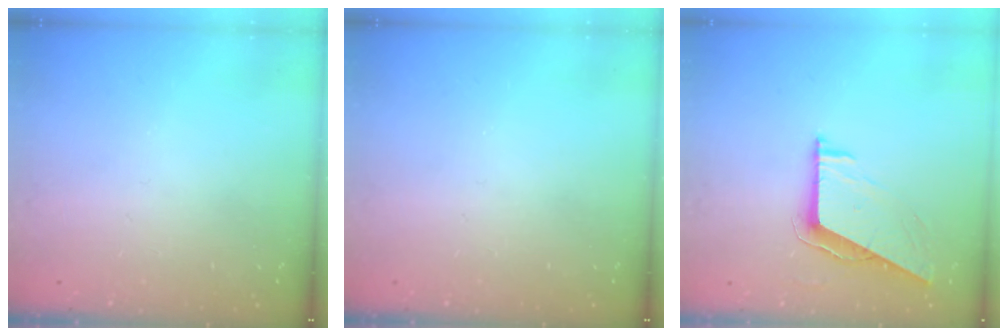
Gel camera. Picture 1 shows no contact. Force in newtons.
{"total": 0.0}
{"total": 7.5, "press": 7.5, "slide": 0.1}